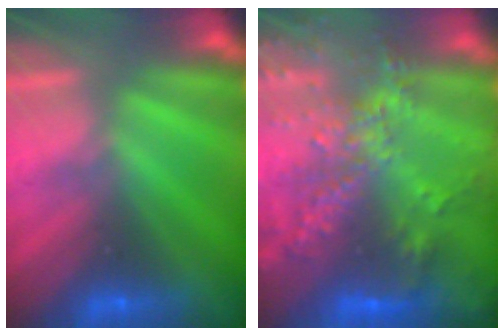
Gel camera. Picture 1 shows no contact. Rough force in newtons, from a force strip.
{"total": 6.1}